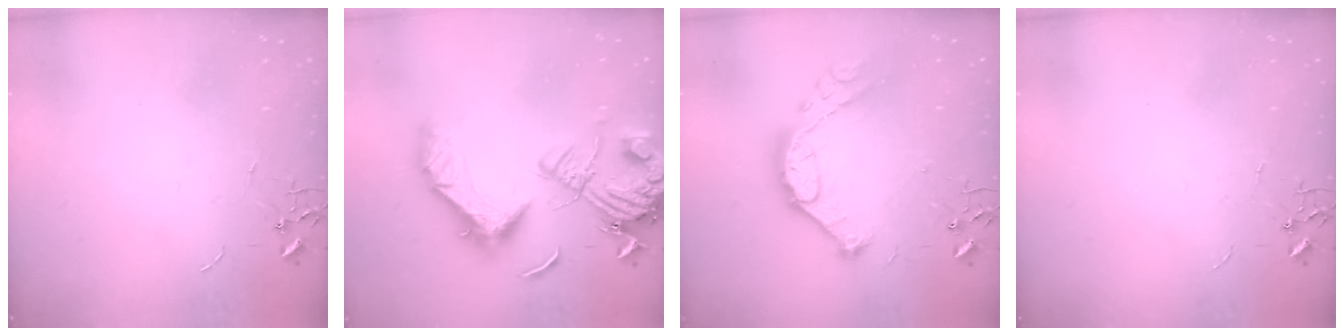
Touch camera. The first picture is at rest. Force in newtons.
{"total": 22.4, "press": 22.2, "slide": 3.4}
{"total": 13.3, "press": 13.3, "slide": 0.2}
{"total": 0.0}